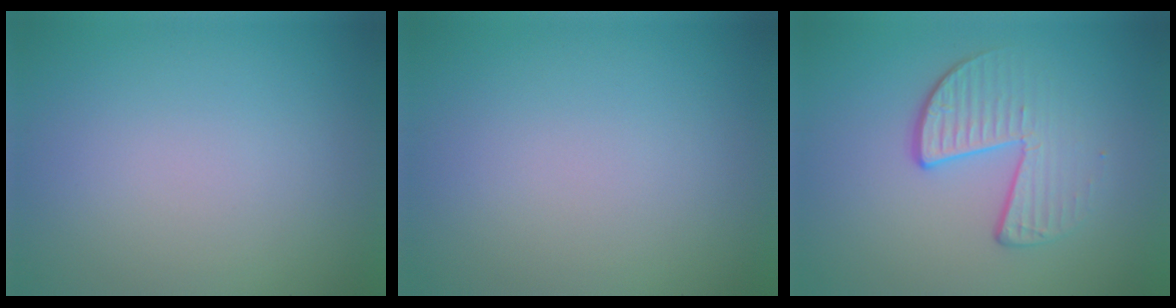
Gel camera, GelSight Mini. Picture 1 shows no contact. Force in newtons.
{"total": 0.0}
{"total": 4.0, "press": 2.7, "slide": 2.9}